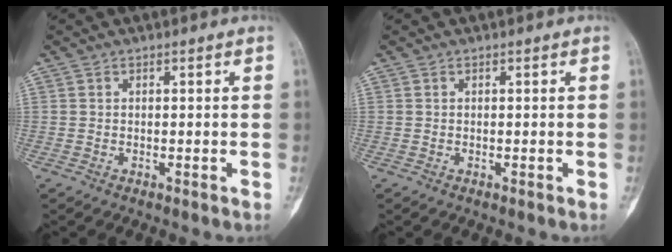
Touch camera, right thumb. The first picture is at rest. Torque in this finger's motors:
{"motor_torque": [0.03, 0.16, 0.22, 0.03, 0.04]}